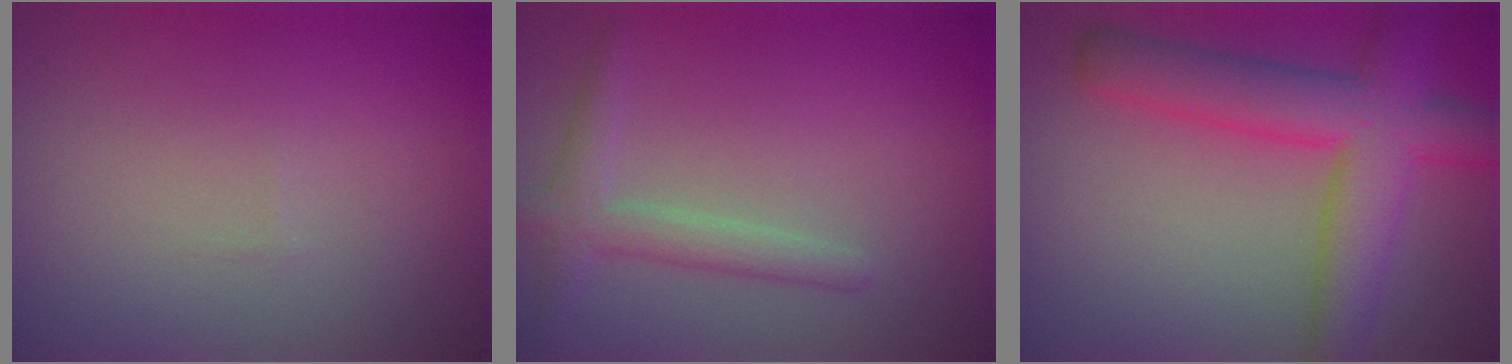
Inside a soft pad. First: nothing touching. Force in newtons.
{"total": 2.6, "press": 2.6, "slide": 0.1}
{"total": 8.0, "press": 8.0, "slide": 0.4}